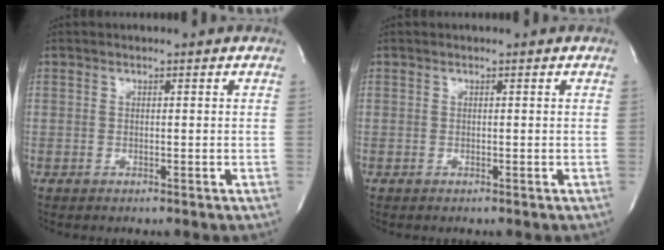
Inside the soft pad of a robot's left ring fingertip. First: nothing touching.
{"total": 0.0}